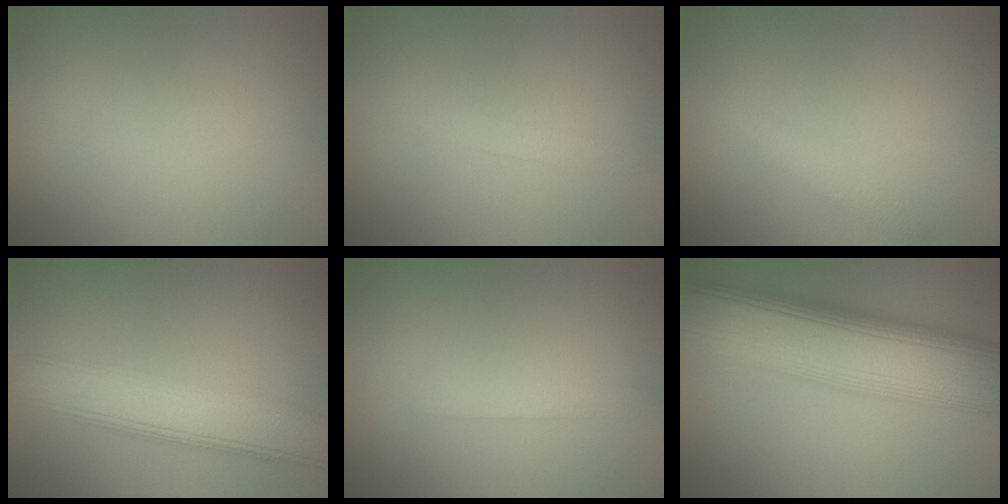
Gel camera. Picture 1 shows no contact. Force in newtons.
{"total": 1.1, "press": 1.1, "slide": 0.0}
{"total": 1.5, "press": 1.5, "slide": 0.2}
{"total": 7.3, "press": 7.2, "slide": 0.7}
{"total": 1.2, "press": 1.2, "slide": 0.0}
{"total": 13.2, "press": 13.2, "slide": 0.3}